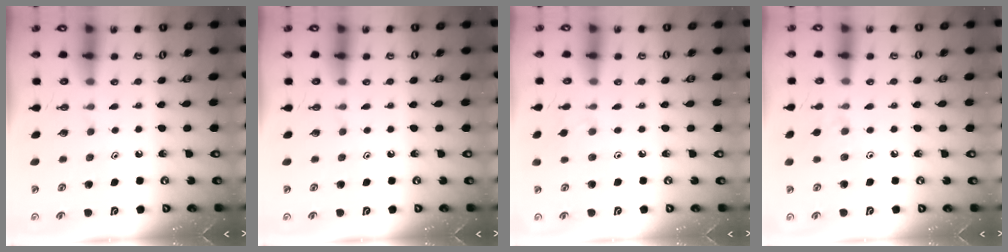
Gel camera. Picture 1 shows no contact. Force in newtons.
{"total": 0.0}
{"total": 3.4, "press": 3.3, "slide": 0.7}
{"total": 4.7, "press": 4.6, "slide": 0.8}